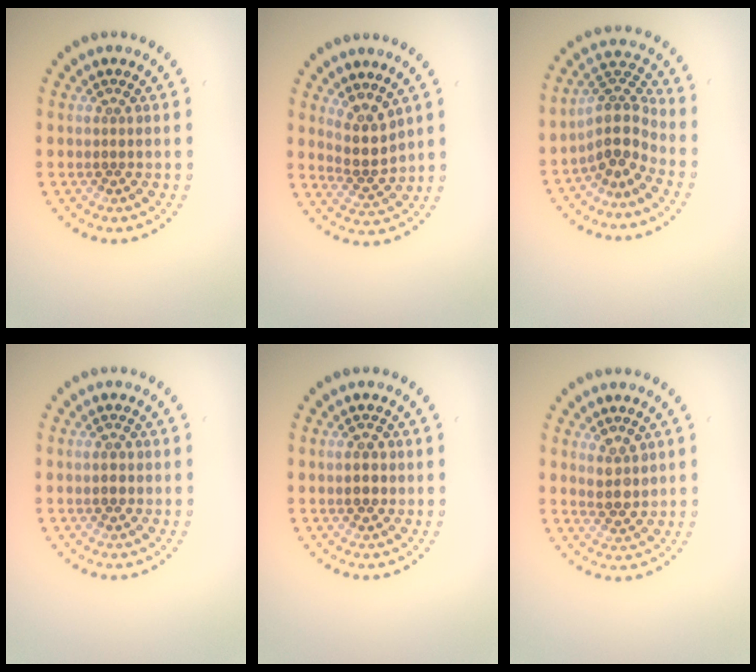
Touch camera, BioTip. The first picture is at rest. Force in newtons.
{"total": 2.9, "press": 2.3, "slide": 1.8}
{"total": 3.8, "press": 2.8, "slide": 2.6}
{"total": 1.8, "press": 1.8, "slide": 0.2}
{"total": 1.8, "press": 1.8, "slide": 0.3}
{"total": 2.2, "press": 2.1, "slide": 0.6}